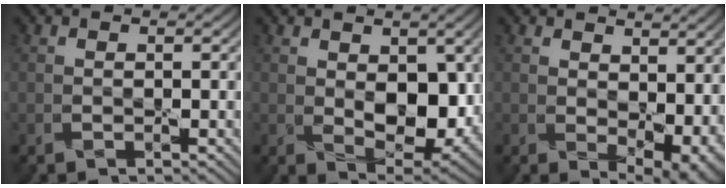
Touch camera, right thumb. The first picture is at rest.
{"total": 8.1, "force": [0.7, 4.8, 6.5], "torque": [-0.116, -0.020, 0.022]}
{"total": 7.6, "force": [1.4, 4.6, 5.9], "torque": [-0.089, -0.025, 0.044]}